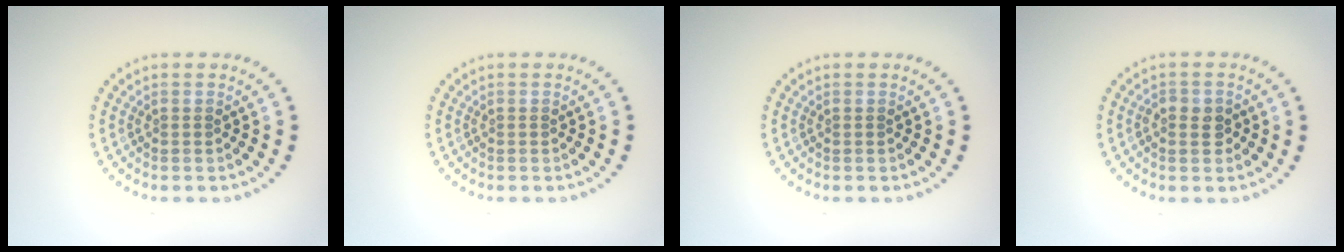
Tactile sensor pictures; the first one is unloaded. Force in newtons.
{"total": 0.0}
{"total": 0.0}
{"total": 1.9, "press": 1.9, "slide": 0.5}